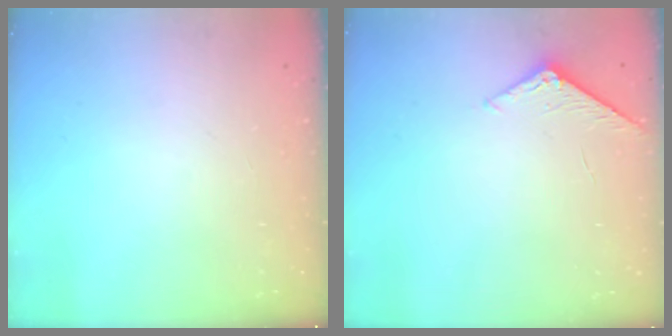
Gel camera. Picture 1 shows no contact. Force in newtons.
{"total": 5.6, "press": 5.6, "slide": 0.6}